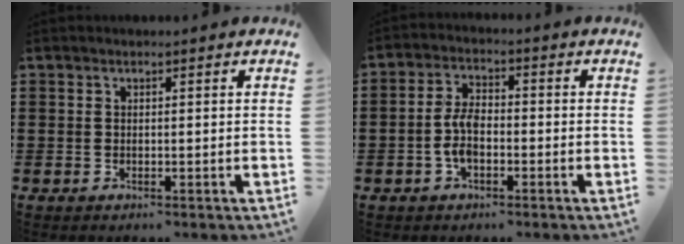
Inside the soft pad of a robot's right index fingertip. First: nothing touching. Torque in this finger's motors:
{"motor_torque": [1.88, 0.25, 0.45, 0.01]}